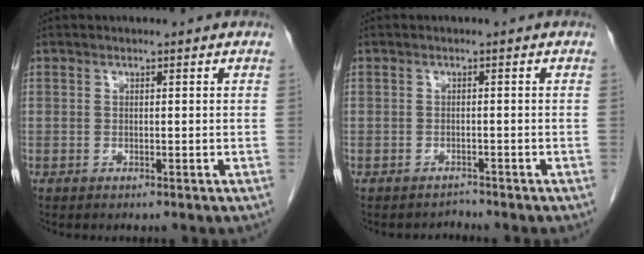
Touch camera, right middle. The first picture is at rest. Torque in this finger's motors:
{"motor_torque": [-0.08, -0.10, -0.06, -0.02]}